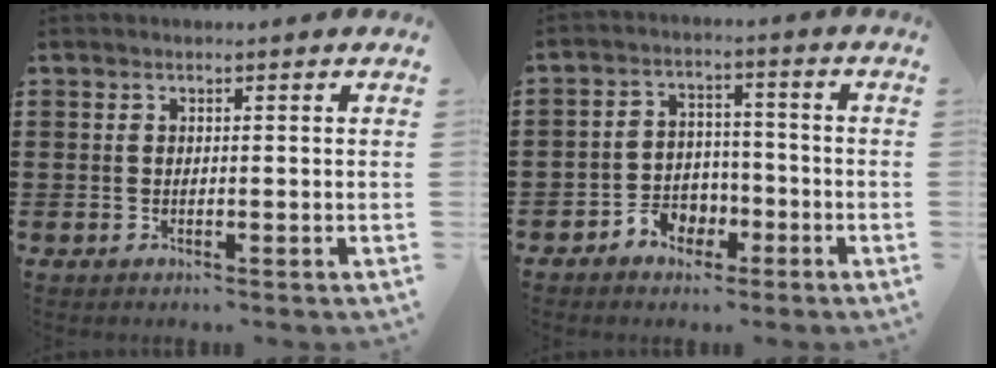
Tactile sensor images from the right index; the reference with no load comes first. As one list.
[{"total": 4.2, "force": [-2.4, 3.3, 1.2], "torque": [-0.030, 0.010, -0.045]}]